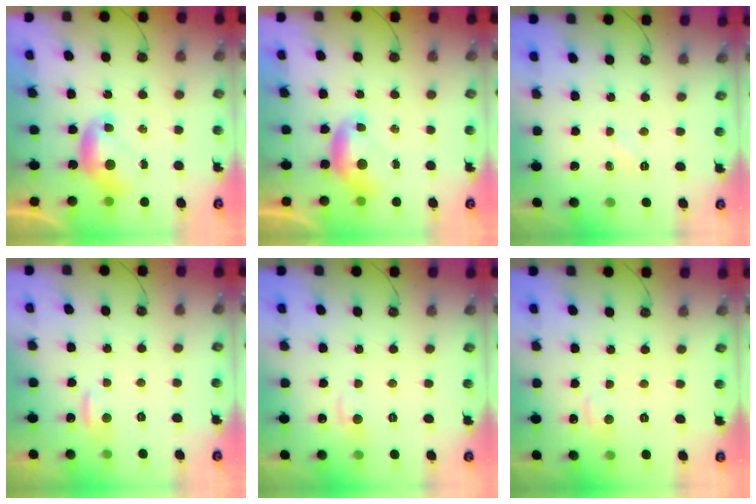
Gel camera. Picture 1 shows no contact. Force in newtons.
{"total": 0.0}
{"total": 2.4, "press": 2.3, "slide": 0.4}
{"total": 0.8, "press": 0.1, "slide": 0.8}
{"total": 1.7, "press": 1.4, "slide": 0.9}
{"total": 0.9, "press": 0.4, "slide": 0.8}